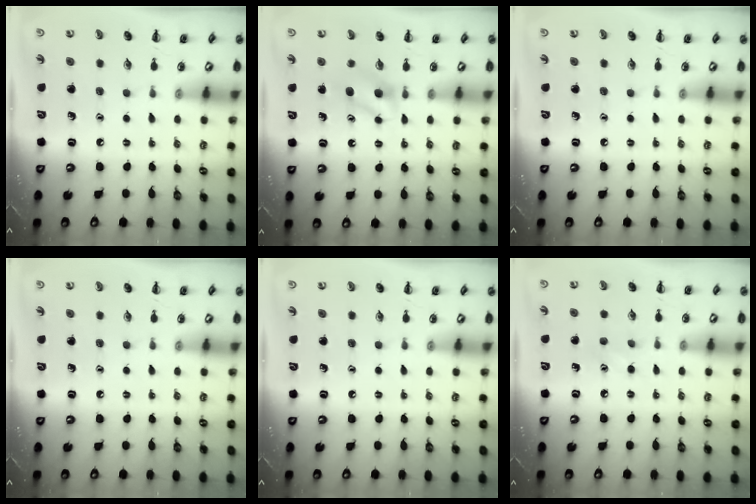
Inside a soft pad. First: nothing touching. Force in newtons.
{"total": 4.8, "press": 4.6, "slide": 1.4}
{"total": 0.0}
{"total": 0.0}
{"total": 0.0}
{"total": 2.0, "press": 1.9, "slide": 0.6}